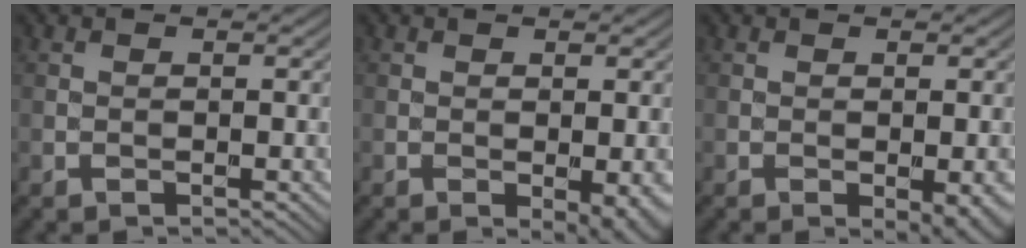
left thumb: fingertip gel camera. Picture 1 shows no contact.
{"total": 3.3, "force": [-1.1, 1.1, 2.9], "torque": [-0.039, -0.010, -0.011]}
{"total": 3.7, "force": [-1.5, 1.2, 3.2], "torque": [-0.045, -0.009, -0.016]}